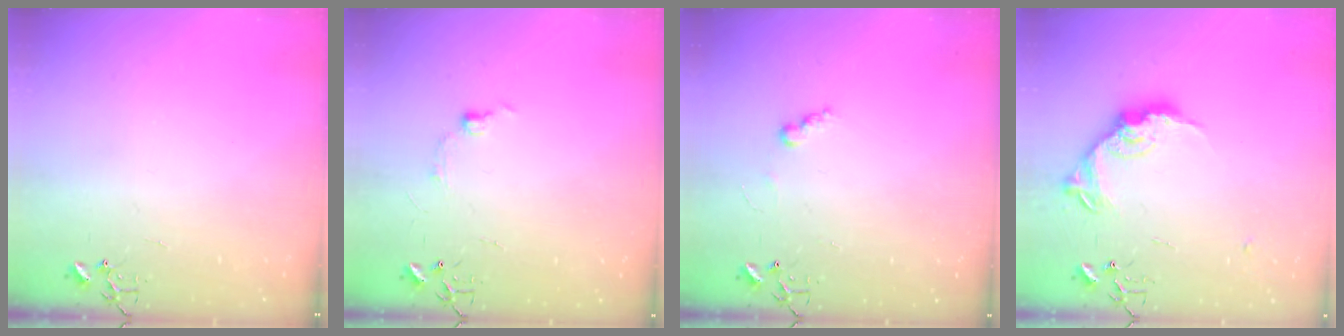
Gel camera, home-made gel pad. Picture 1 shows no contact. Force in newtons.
{"total": 6.4, "press": 6.3, "slide": 0.9}
{"total": 5.0, "press": 5.0, "slide": 0.5}
{"total": 15.6, "press": 15.6, "slide": 0.7}